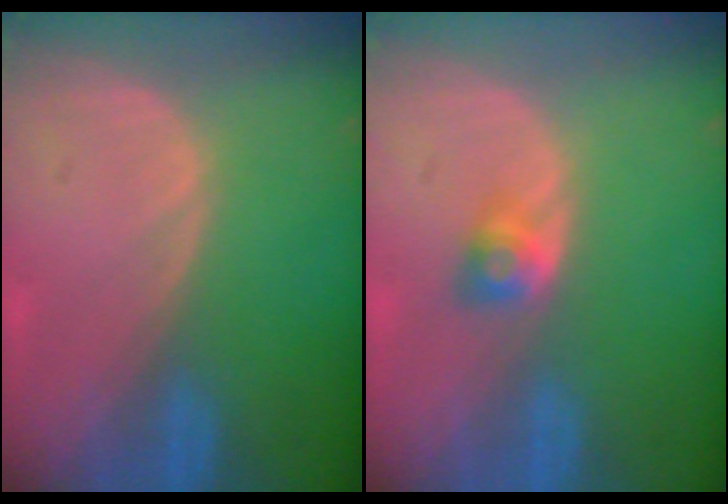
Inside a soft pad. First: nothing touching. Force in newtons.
{"total": 2.7, "press": 2.4, "slide": 1.3}